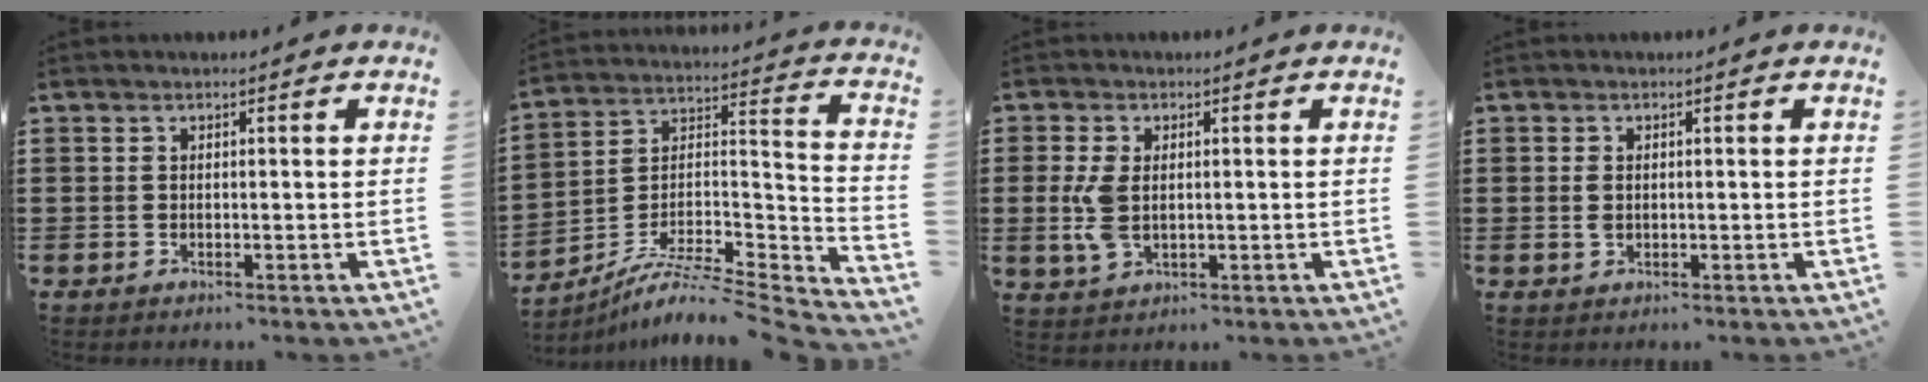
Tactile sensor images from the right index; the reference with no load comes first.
{"total": 7.0, "force": [-5.8, 1.5, 3.6], "torque": [-0.059, -0.002, -0.117]}
{"total": 5.2, "force": [0.0, 3.0, 4.3], "torque": [-0.112, -0.004, -0.006]}
{"total": 1.6, "force": [0.0, 0.9, 1.3], "torque": [-0.034, 0.002, -0.004]}